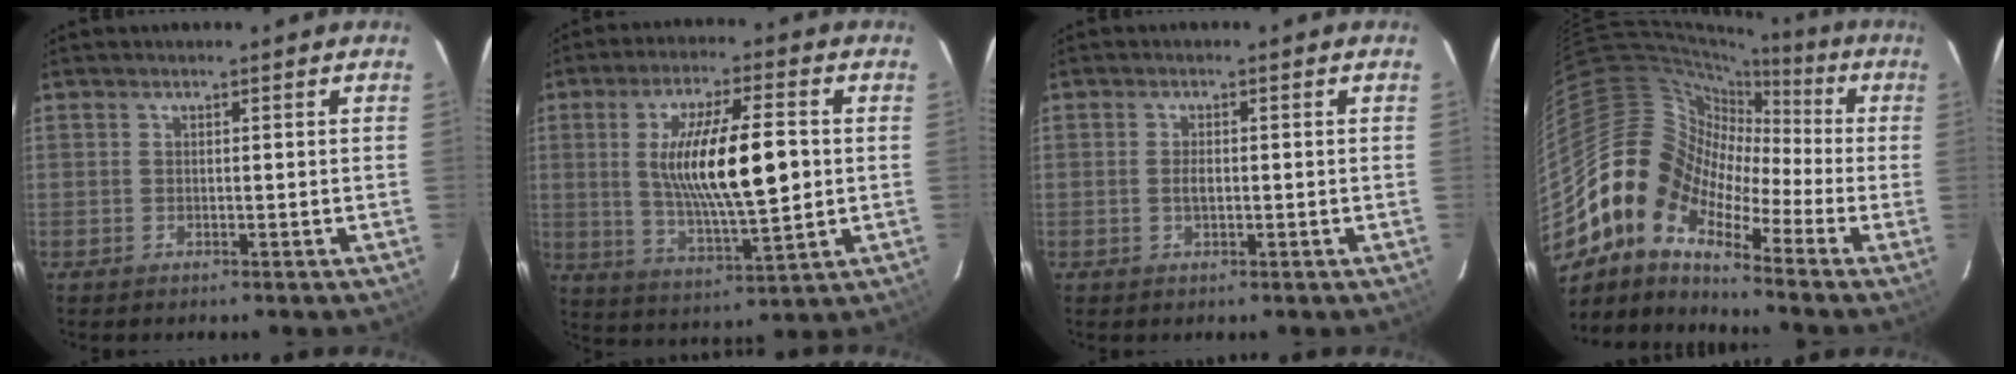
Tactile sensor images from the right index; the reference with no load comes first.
{"total": 16.0, "force": [1.2, 4.0, 15.4], "torque": [-0.275, -0.004, 0.030]}
{"total": 1.7, "force": [0.0, 0.8, 1.5], "torque": [-0.029, 0.001, -0.001]}
{"total": 10.4, "force": [-6.2, 6.9, 4.8], "torque": [-0.075, 0.024, -0.152]}